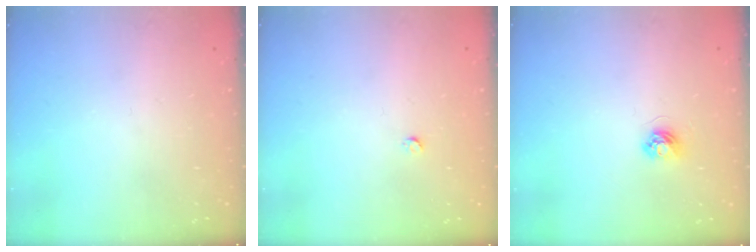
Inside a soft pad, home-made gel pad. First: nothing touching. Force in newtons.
{"total": 2.4, "press": 2.4, "slide": 0.3}
{"total": 4.0, "press": 4.0, "slide": 0.4}